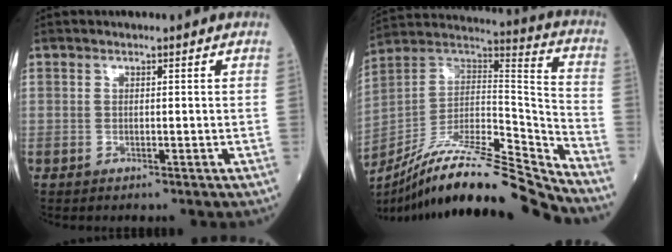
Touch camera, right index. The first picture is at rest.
{"total": 22.5, "force": [-19.7, 0.2, 10.9], "torque": [-0.198, 0.012, -0.341]}